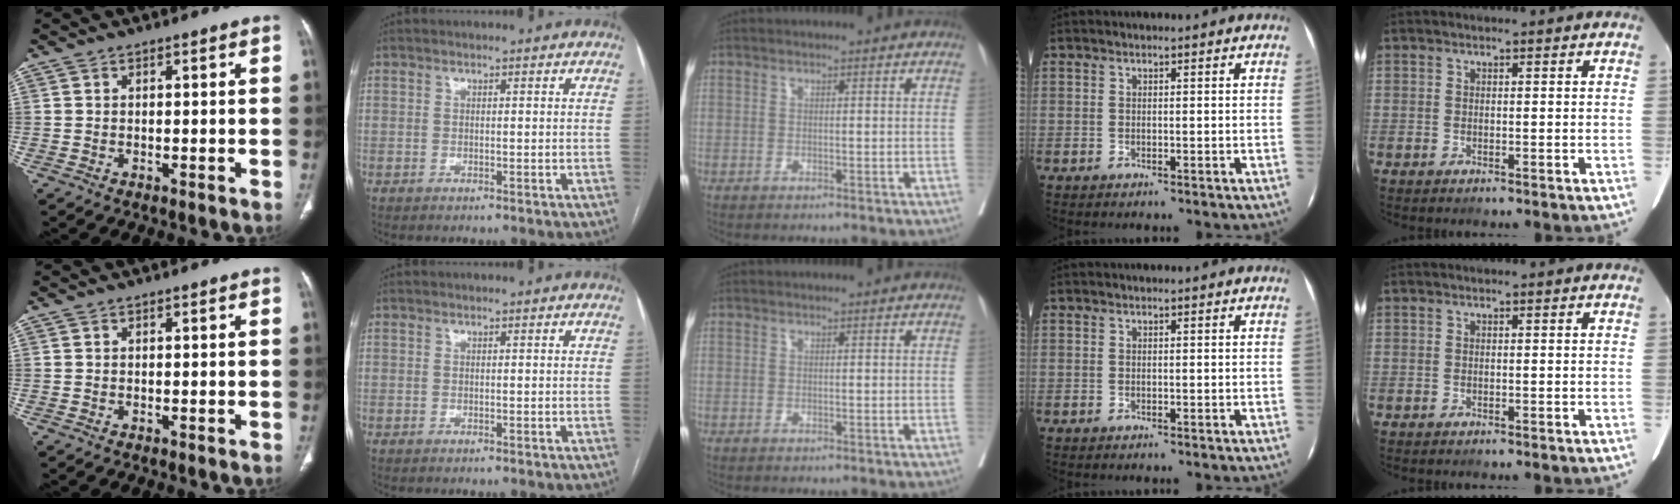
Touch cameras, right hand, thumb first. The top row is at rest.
{}